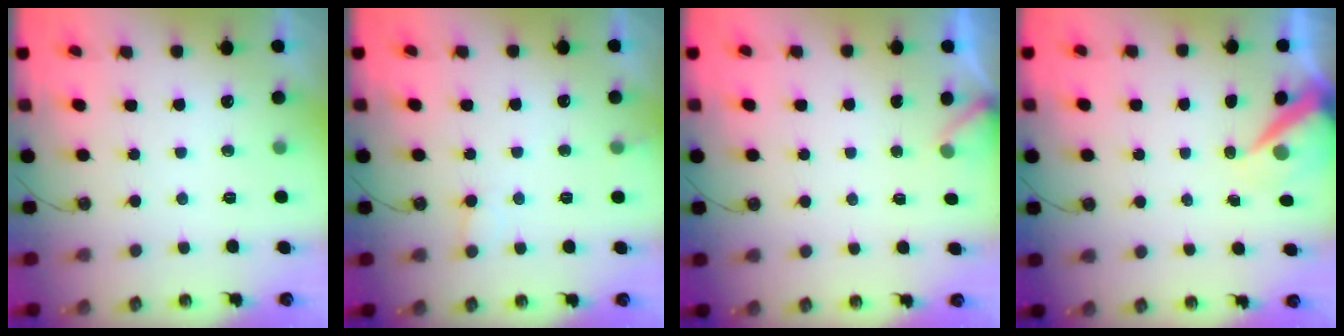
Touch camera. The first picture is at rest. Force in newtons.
{"total": 5.7, "press": 5.7, "slide": 0.5}
{"total": 1.7, "press": 1.7, "slide": 0.1}
{"total": 6.6, "press": 6.6, "slide": 0.9}